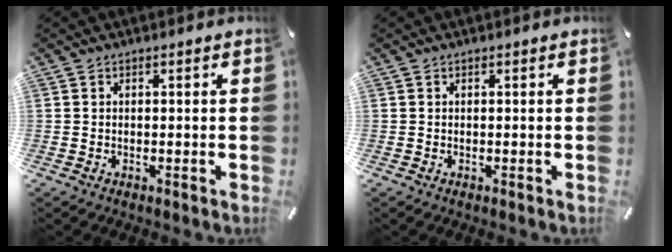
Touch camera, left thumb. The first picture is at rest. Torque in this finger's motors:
{"motor_torque": [-0.04, -0.04, 0.00, 0.00, 0.00]}